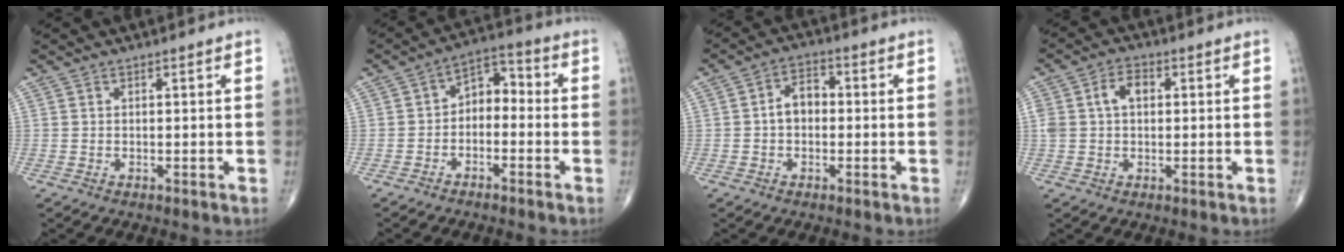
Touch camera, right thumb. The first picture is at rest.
{"total": 6.4, "force": [-1.6, 4.4, 4.4], "torque": [-0.046, 0.044, -0.042]}
{"total": 5.1, "force": [-0.3, 3.5, 3.6], "torque": [-0.048, 0.023, -0.015]}
{"total": 5.9, "force": [1.0, 4.0, 4.2], "torque": [-0.081, 0.023, 0.019]}